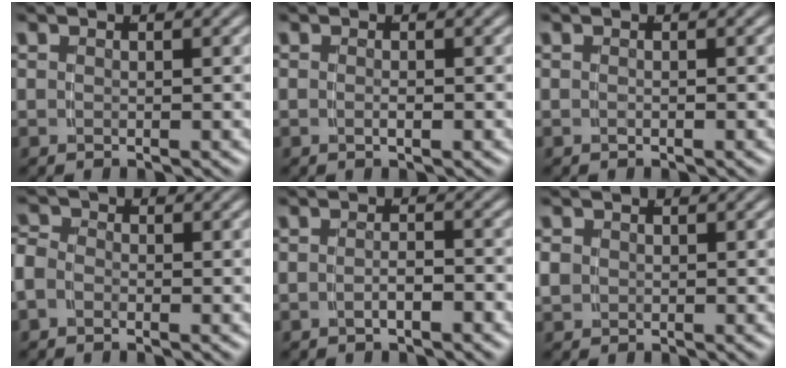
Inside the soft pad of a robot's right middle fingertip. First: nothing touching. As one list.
[{"total": 0.7, "force": [-0.4, 0.0, 0.6], "torque": [-0.012, -0.003, -0.004]}, {"total": 0.5, "force": [-0.3, -0.4, 0.1], "torque": [0.000, 0.001, -0.005]}, {"total": 2.3, "force": [-0.8, 1.9, 1.0], "torque": [-0.034, -0.010, -0.015]}, {"total": 1.7, "force": [-1.4, 0.0, 1.0], "torque": [-0.010, 0.002, -0.026]}, {"total": 1.0, "force": [0.0, 0.8, 0.5], "torque": [-0.017, -0.006, 0.007]}]